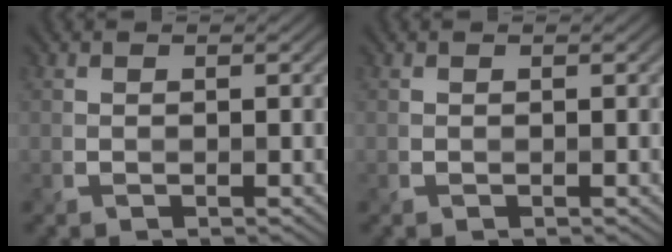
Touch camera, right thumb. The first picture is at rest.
{"total": 0.0}